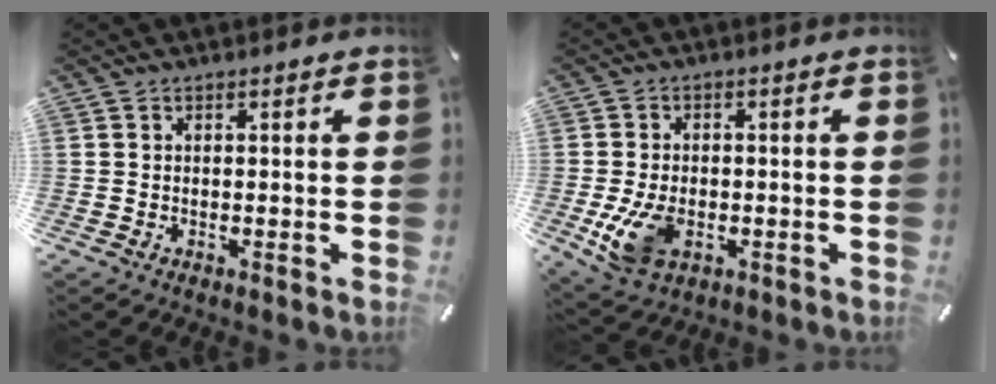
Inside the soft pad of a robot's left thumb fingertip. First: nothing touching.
{"total": 8.7, "force": [-2.2, 5.7, 6.1], "torque": [-0.135, -0.003, -0.039]}